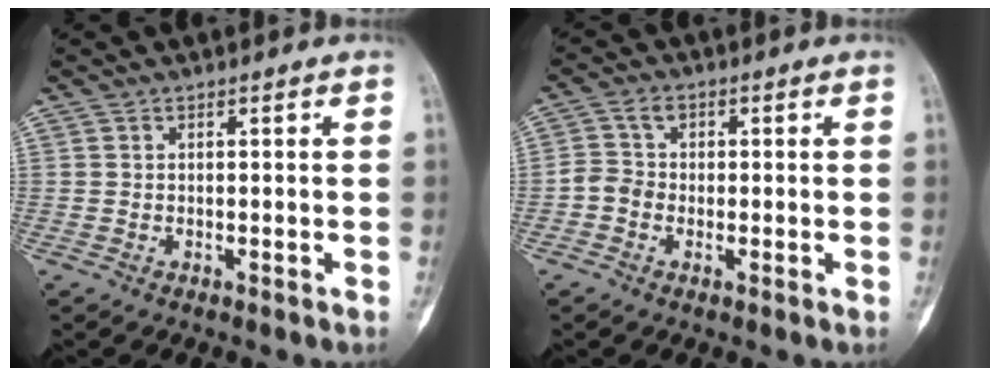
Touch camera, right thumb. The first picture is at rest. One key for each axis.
{"total": 3.9, "fx": -0.8, "fy": 3.3, "fz": 1.8, "tx": -0.025, "ty": 0.011, "tz": -0.024}